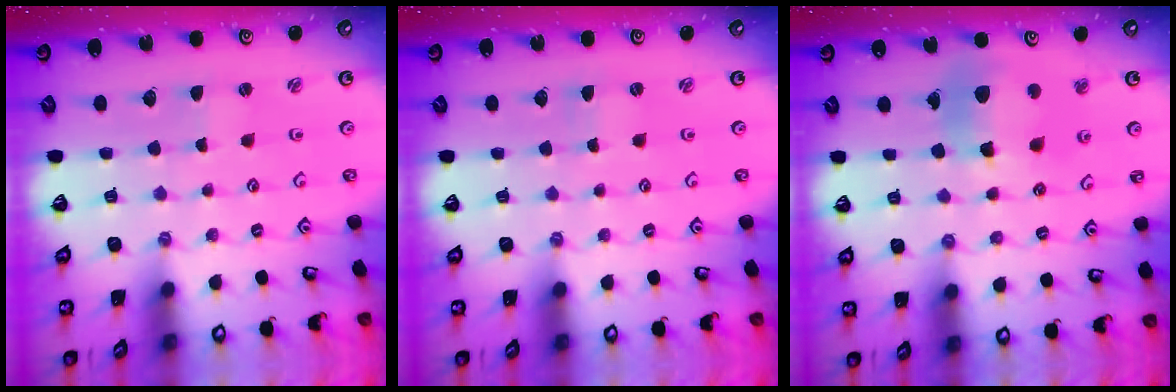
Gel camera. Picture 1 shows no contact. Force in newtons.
{"total": 0.0}
{"total": 12.6, "press": 12.5, "slide": 1.6}